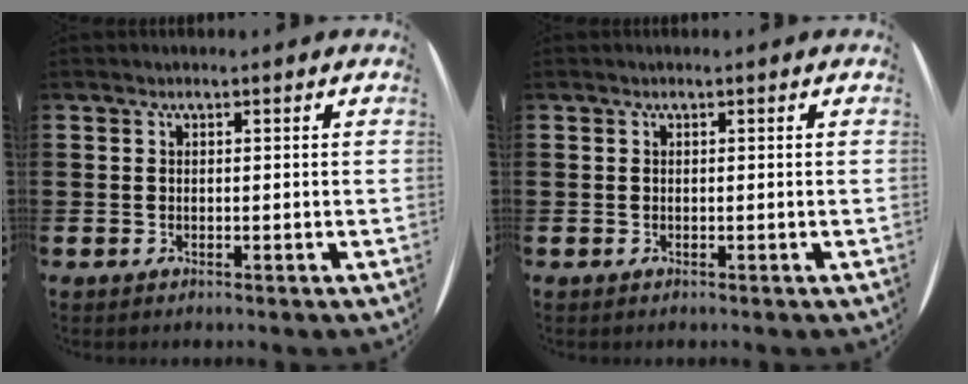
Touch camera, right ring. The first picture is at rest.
{"total": 0.0}